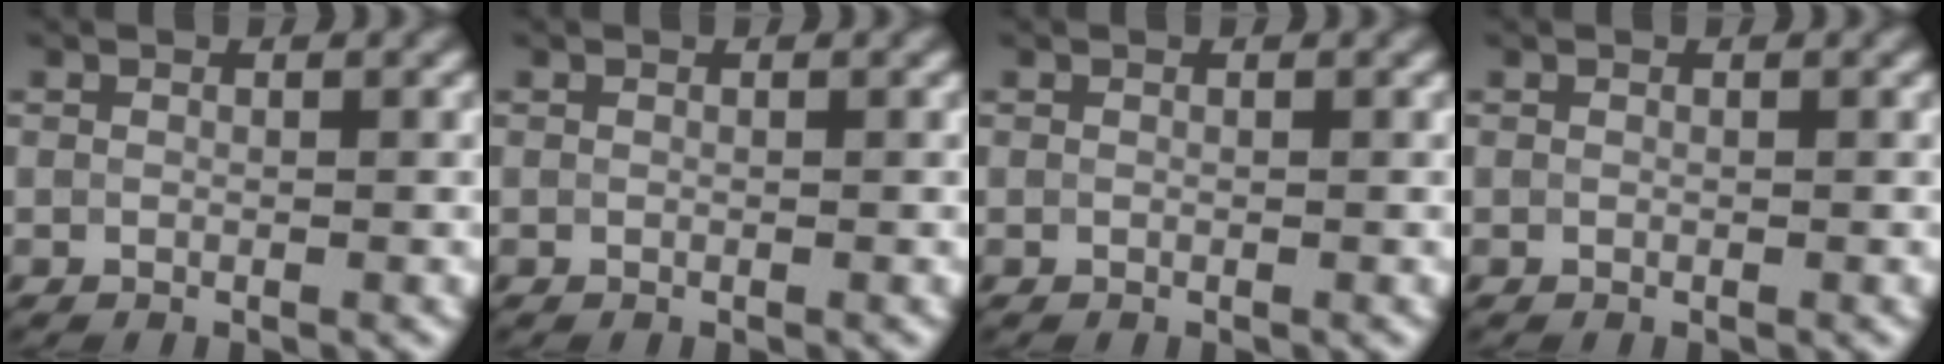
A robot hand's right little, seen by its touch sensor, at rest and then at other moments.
{"total": 0.0}
{"total": 0.0}
{"total": 0.0}